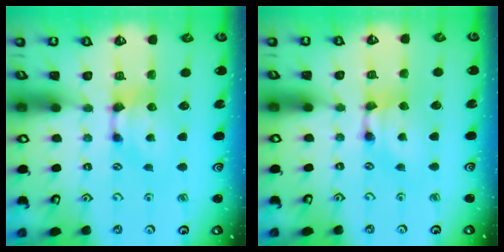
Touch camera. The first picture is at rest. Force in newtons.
{"total": 1.6, "press": 1.6, "slide": 0.1}